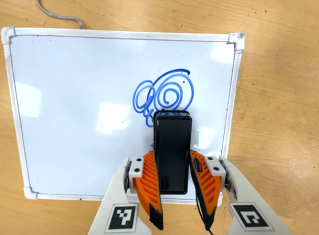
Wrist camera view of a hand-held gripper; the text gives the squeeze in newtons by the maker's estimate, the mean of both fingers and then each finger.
{"total": 5.0, "left": 3.4, "right": 6.6}